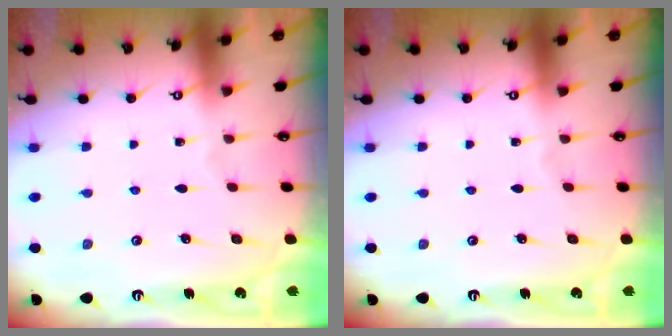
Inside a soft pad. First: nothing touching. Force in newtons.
{"total": 0.0}